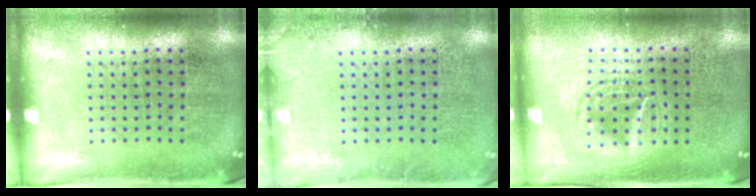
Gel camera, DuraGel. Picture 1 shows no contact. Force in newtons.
{"total": 1.2, "press": 1.2, "slide": 0.2}
{"total": 2.6, "press": 2.6, "slide": 0.3}